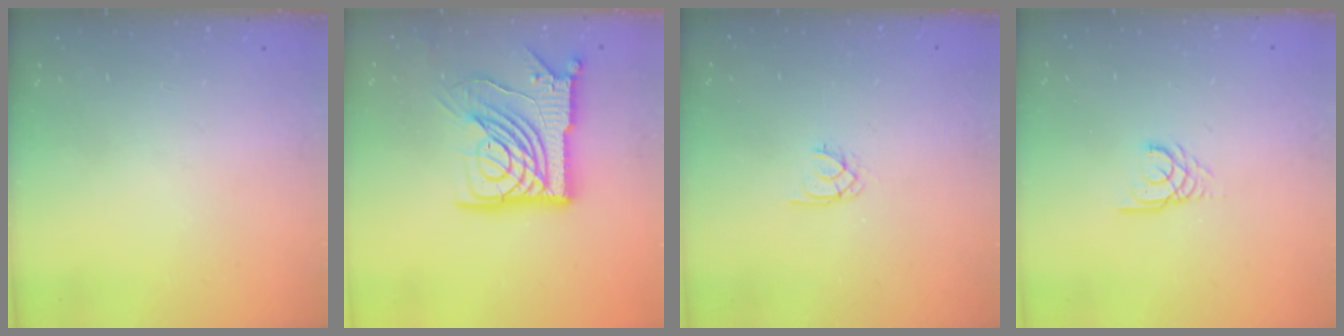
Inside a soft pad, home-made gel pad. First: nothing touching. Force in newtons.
{"total": 20.4, "press": 20.2, "slide": 2.3}
{"total": 1.8, "press": 1.8, "slide": 0.3}
{"total": 3.0, "press": 3.0, "slide": 0.3}